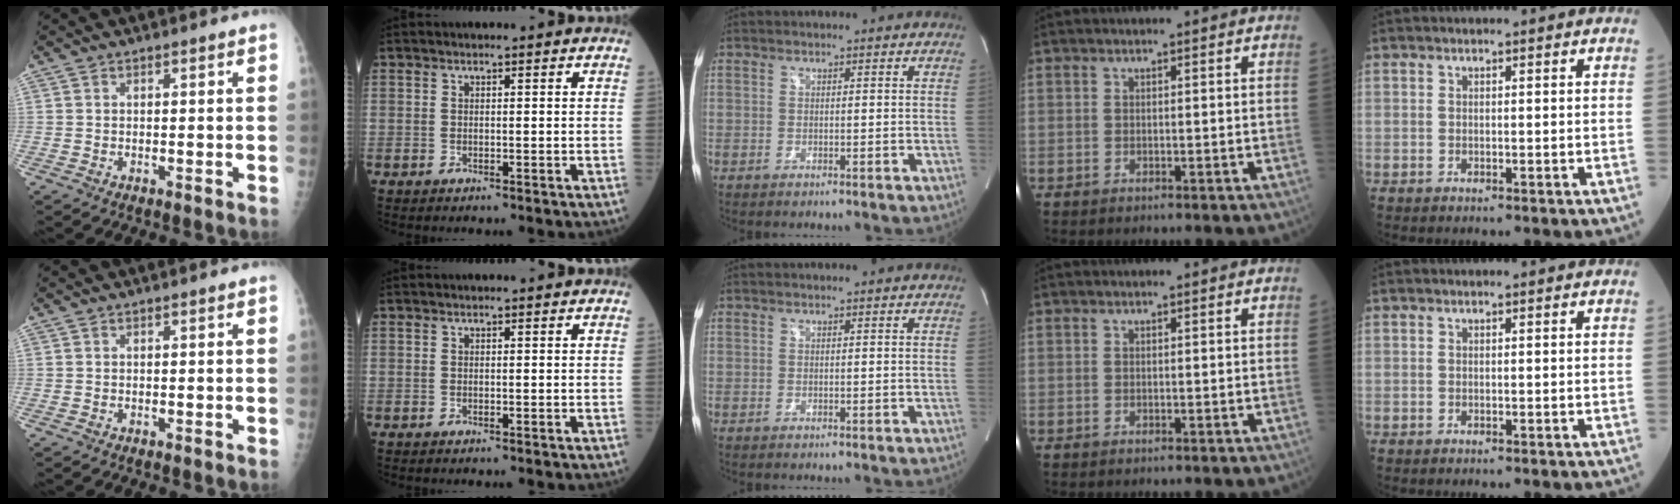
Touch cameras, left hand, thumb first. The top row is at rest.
{}